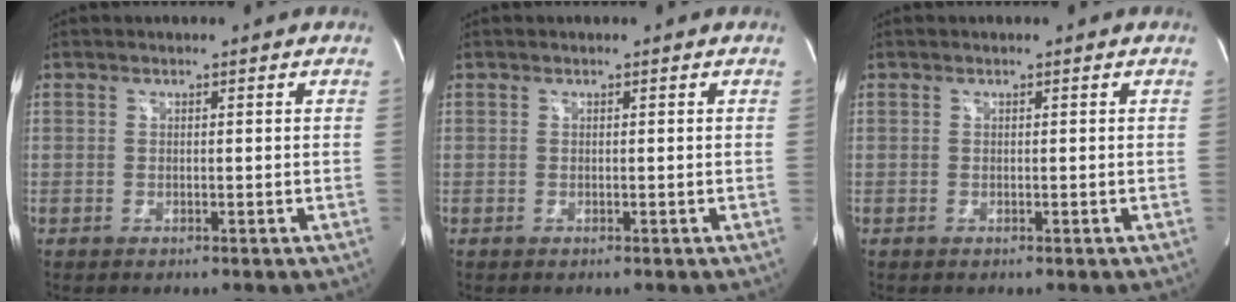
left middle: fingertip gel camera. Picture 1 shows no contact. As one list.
[{"total": 0.0}, {"total": 0.0}]